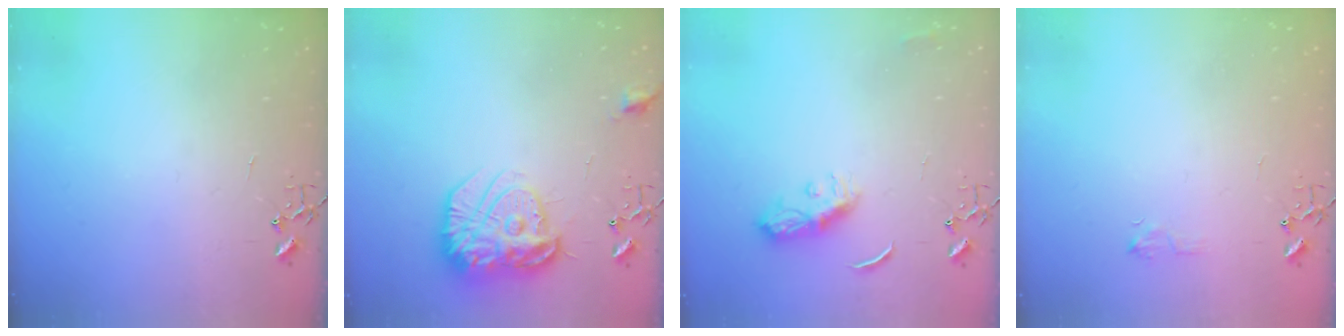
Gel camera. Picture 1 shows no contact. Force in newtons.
{"total": 18.0, "press": 17.9, "slide": 1.6}
{"total": 8.4, "press": 8.4, "slide": 0.2}
{"total": 5.5, "press": 5.4, "slide": 0.8}